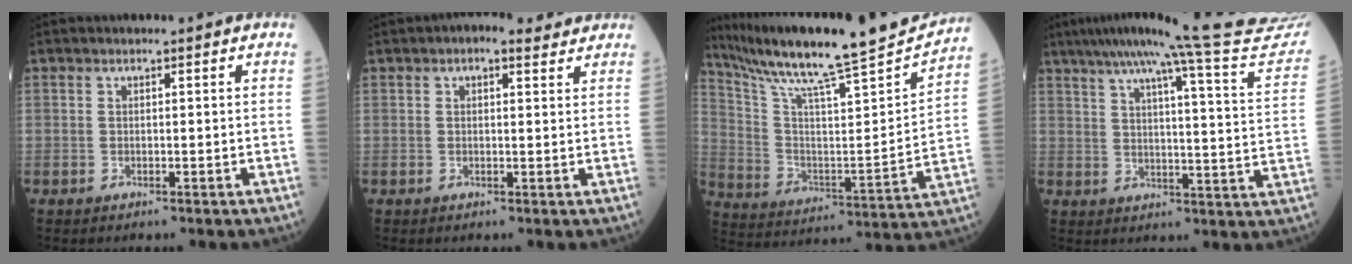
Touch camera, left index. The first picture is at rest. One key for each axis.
{"total": 3.4, "fx": 2.4, "fy": 1.5, "fz": 1.9, "tx": -0.035, "ty": 0.023, "tz": 0.032}
{"total": 23.4, "fx": 20.9, "fy": -0.6, "fz": 10.5, "tx": -0.192, "ty": -0.038, "tz": 0.321}
{"total": 26.0, "fx": 23.3, "fy": -0.9, "fz": 11.5, "tx": -0.180, "ty": -0.071, "tz": 0.286}